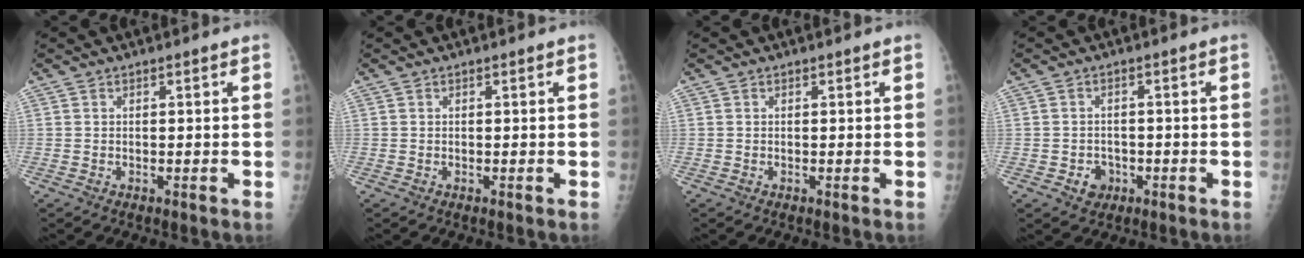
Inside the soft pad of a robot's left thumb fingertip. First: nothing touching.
{"total": 0.0}
{"total": 0.0}
{"total": 3.3, "force": [-1.2, 2.9, 1.0], "torque": [0.001, 0.007, -0.015]}